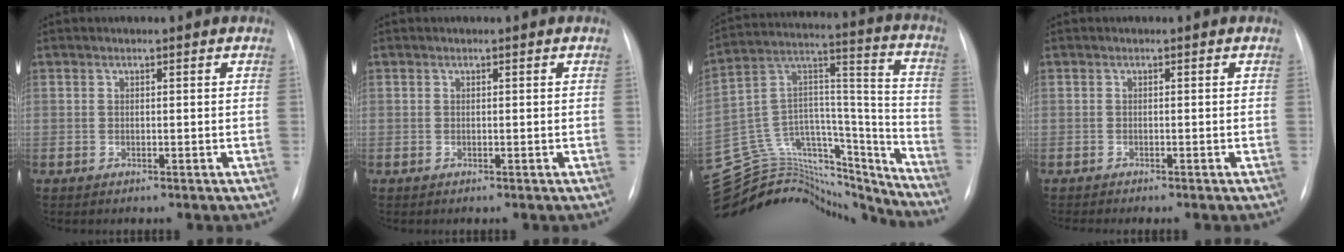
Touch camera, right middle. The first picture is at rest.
{"total": 0.0}
{"total": 31.3, "force": [-28.9, 8.8, 8.2], "torque": [-0.173, 0.038, -0.440]}
{"total": 2.0, "force": [-1.8, -0.2, 1.0], "torque": [-0.011, -0.003, -0.021]}